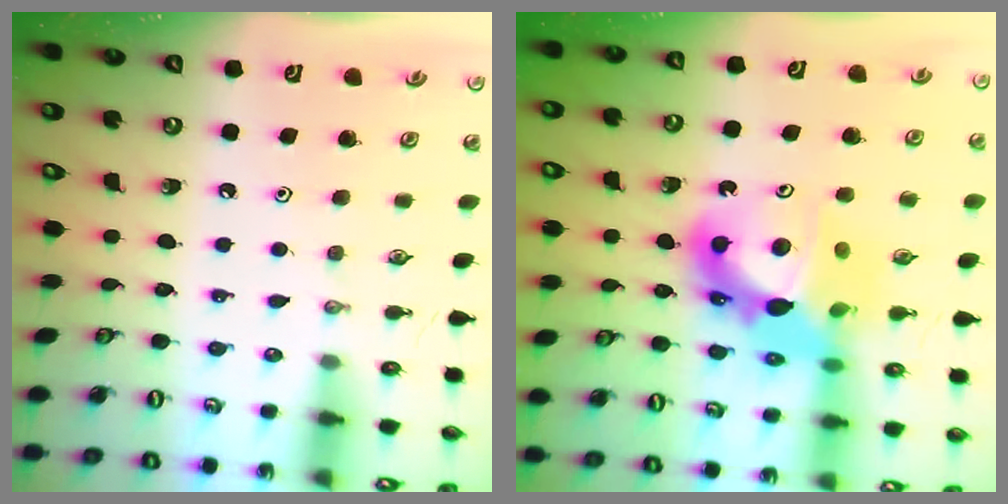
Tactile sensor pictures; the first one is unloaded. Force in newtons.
{"total": 15.6, "press": 15.5, "slide": 1.6}